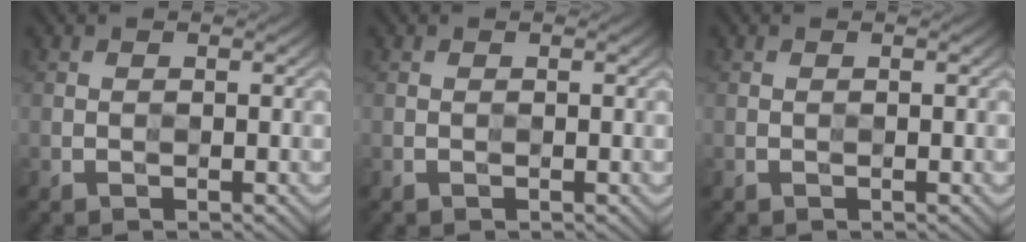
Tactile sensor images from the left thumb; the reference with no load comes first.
{"total": 0.0}
{"total": 0.0}